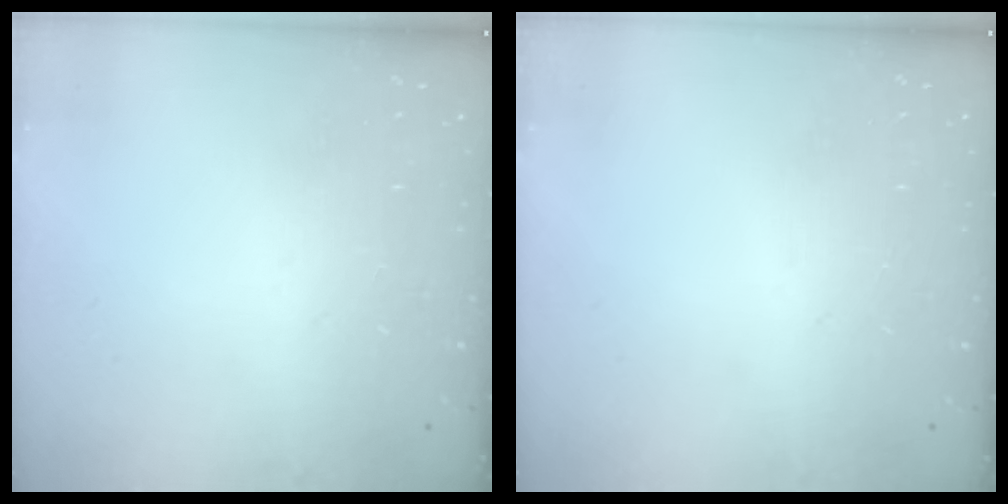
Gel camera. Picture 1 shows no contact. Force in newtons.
{"total": 0.0}